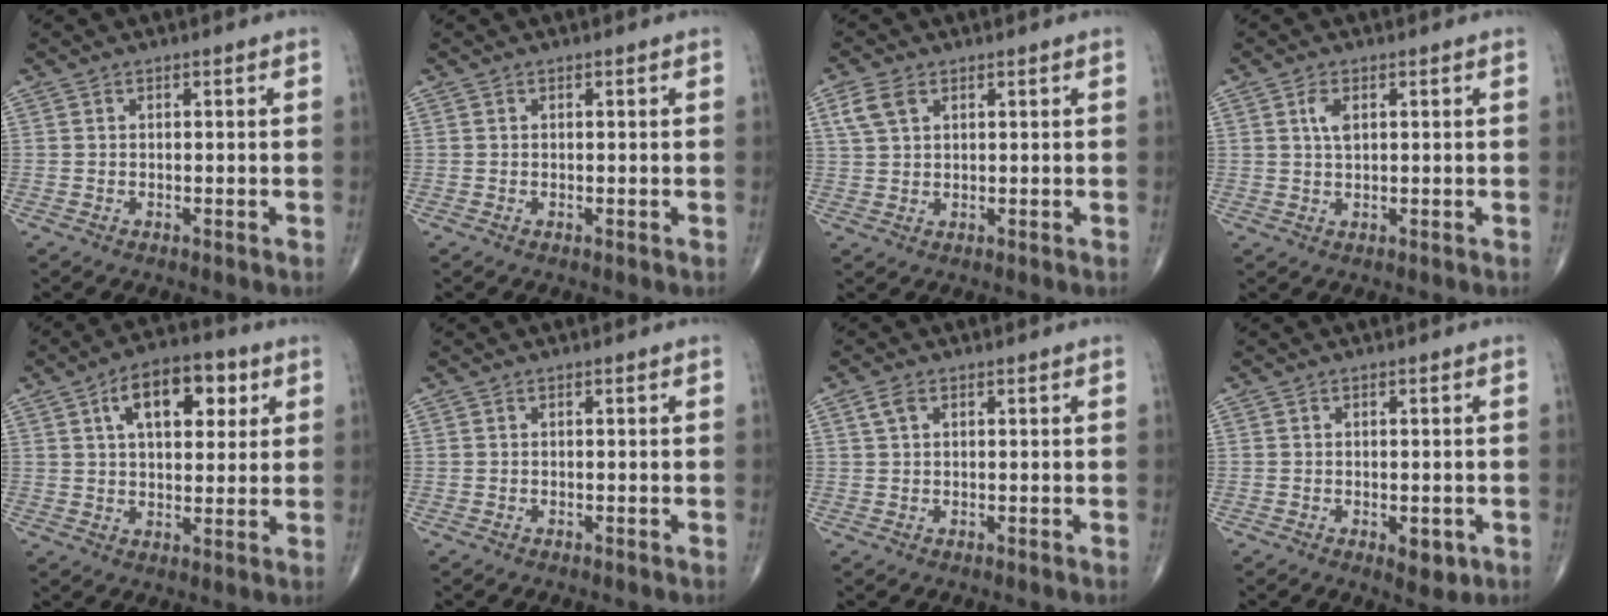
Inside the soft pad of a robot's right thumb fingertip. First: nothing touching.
{"total": 0.0}
{"total": 4.4, "force": [2.0, 2.7, 2.8], "torque": [-0.059, 0.005, 0.046]}
{"total": 3.0, "force": [1.0, 1.5, 2.4], "torque": [-0.045, 0.000, 0.020]}
{"total": 12.9, "force": [4.9, 6.9, 9.8], "torque": [-0.122, 0.001, 0.073]}
{"total": 0.0}
{"total": 2.1, "force": [0.9, 1.2, 1.4], "torque": [-0.030, 0.008, 0.021]}
{"total": 3.4, "force": [-1.1, 1.8, 2.8], "torque": [-0.024, -0.004, -0.008]}